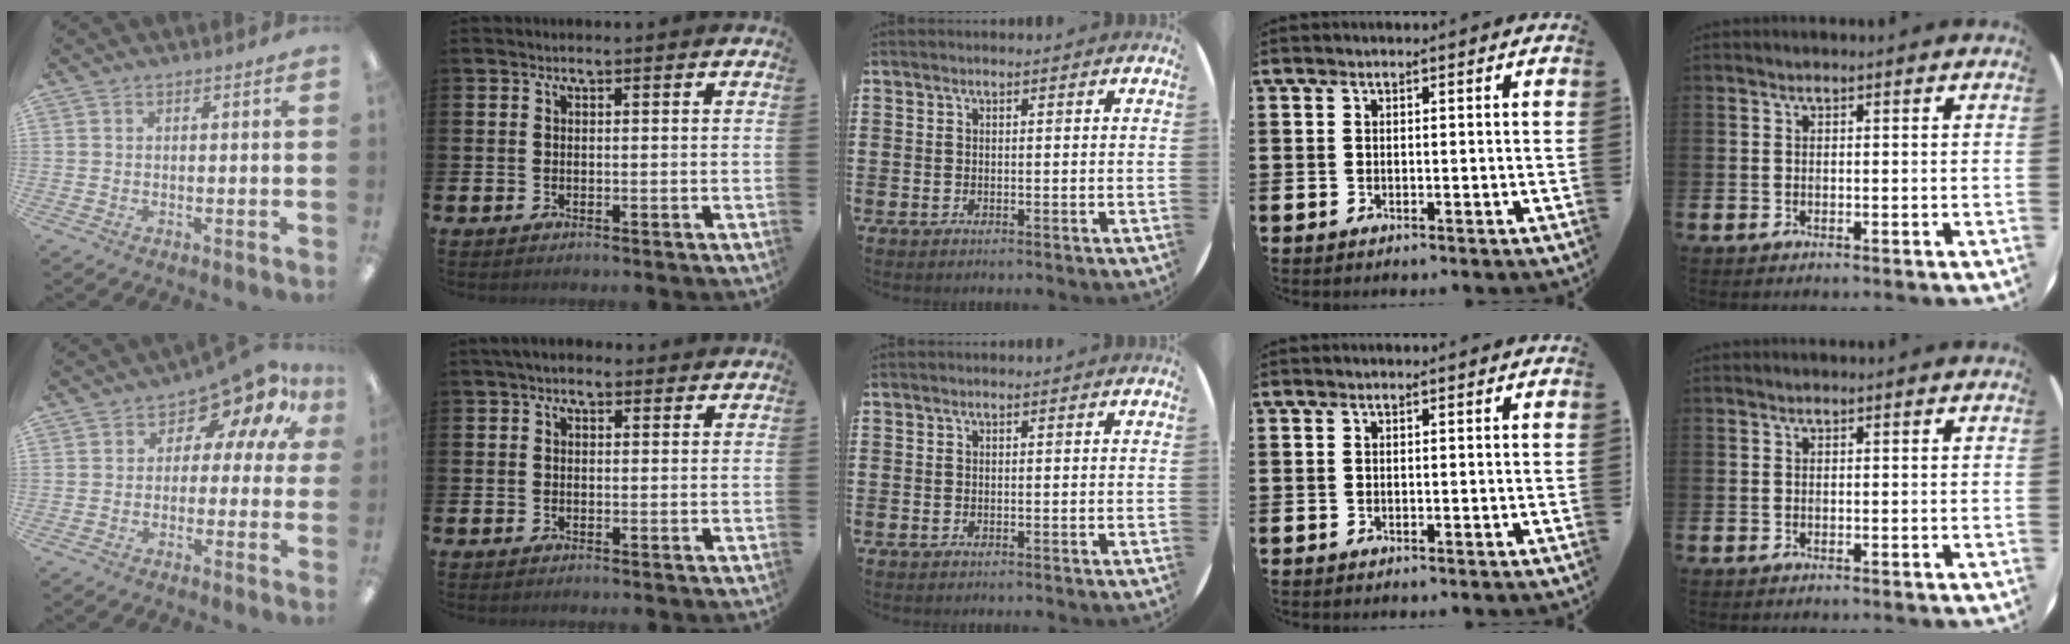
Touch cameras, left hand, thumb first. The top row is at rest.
{"thumb": {"total": 11.3, "force": [7.6, 5.4, 6.4], "torque": [-0.095, -0.058, 0.131]}, "index": {"total": 2.2, "force": [1.7, 1.2, 0.8], "torque": [-0.010, 0.003, 0.028]}}